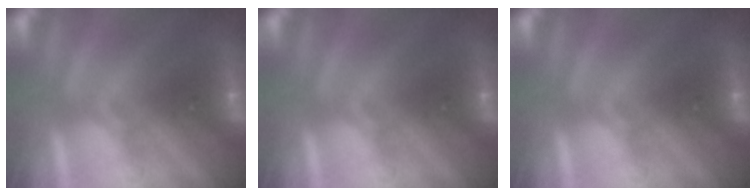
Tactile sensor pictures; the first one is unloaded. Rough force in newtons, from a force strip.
{"total": 0.0}
{"total": 0.0}